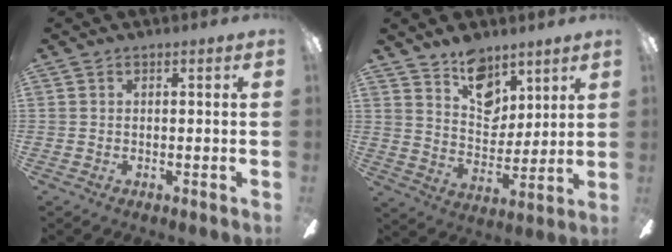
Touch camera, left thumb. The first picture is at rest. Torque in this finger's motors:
{"motor_torque": [0.12, 0.22, -0.07, -0.22, 0.02]}